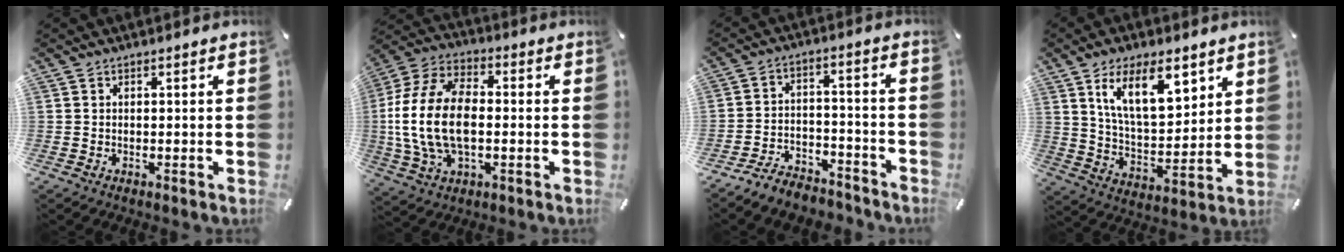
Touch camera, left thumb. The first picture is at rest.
{"total": 16.2, "force": [-1.9, 10.3, 12.4], "torque": [-0.282, 0.001, -0.036]}
{"total": 7.7, "force": [-6.5, 3.4, 2.3], "torque": [-0.033, 0.036, -0.121]}
{"total": 15.8, "force": [8.8, 7.7, 10.6], "torque": [-0.182, -0.027, 0.155]}